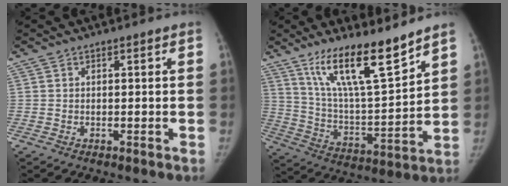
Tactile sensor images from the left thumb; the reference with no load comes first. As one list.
[{"total": 16.4, "force": [11.7, 3.1, 11.0], "torque": [-0.171, -0.075, 0.221]}]